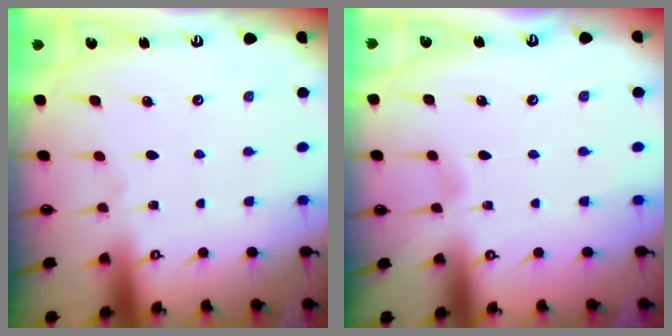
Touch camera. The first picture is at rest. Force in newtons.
{"total": 2.9, "press": 2.9, "slide": 0.3}